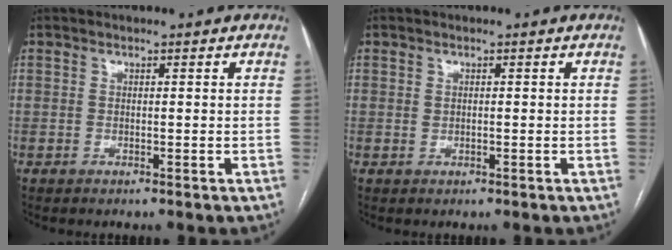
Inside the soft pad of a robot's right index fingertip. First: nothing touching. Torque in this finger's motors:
{"motor_torque": [0.33, 0.28, 0.13, 0.01]}